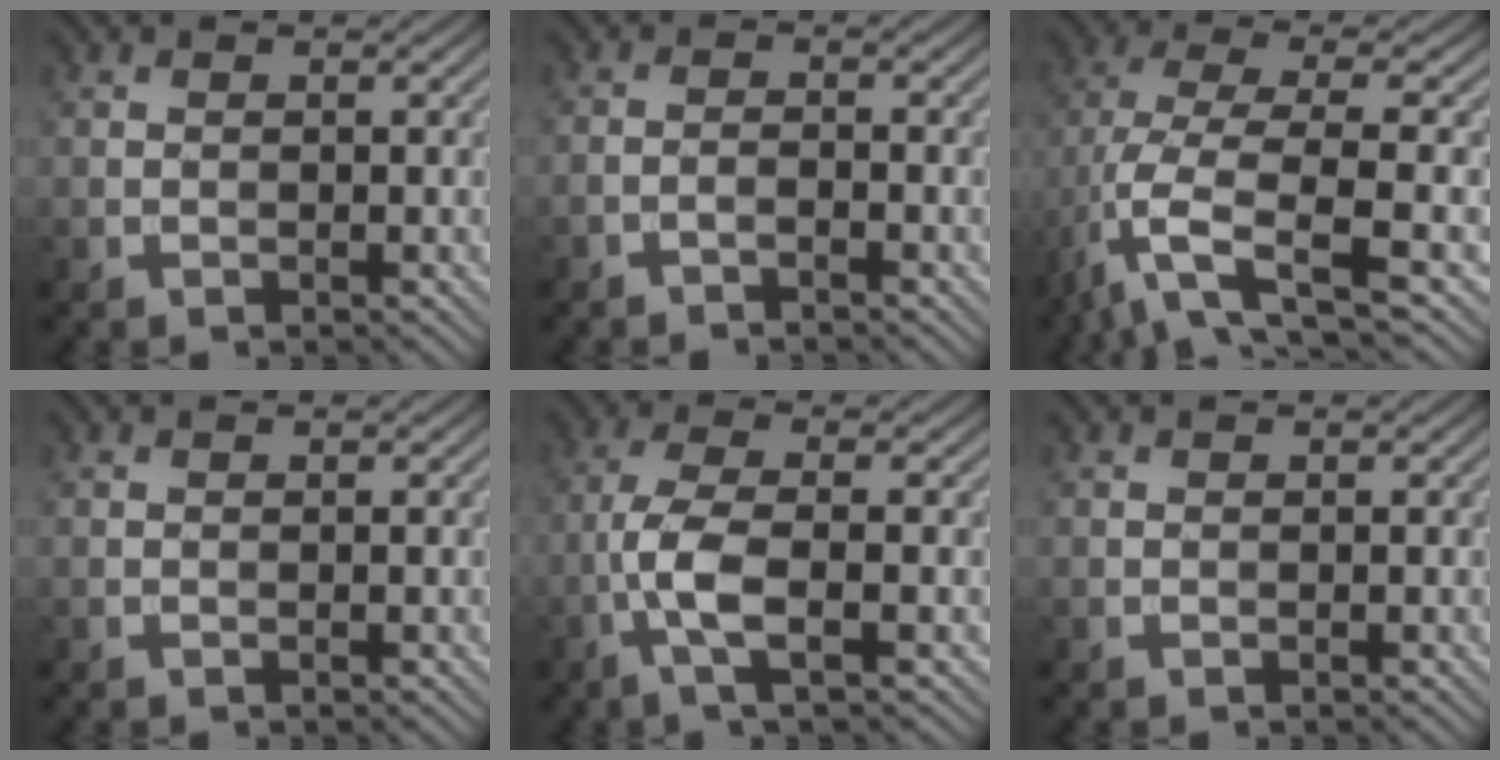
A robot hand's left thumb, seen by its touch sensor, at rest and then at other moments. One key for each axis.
{"total": 1.3, "fx": -1.1, "fy": 0.1, "fz": 0.6, "tx": -0.012, "ty": 0.004, "tz": -0.026}
{"total": 9.3, "fx": -3.1, "fy": 3.0, "fz": 8.2, "tx": -0.183, "ty": 0.000, "tz": -0.071}
{"total": 0.0}
{"total": 5.7, "fx": -1.8, "fy": 1.2, "fz": 5.3, "tx": -0.115, "ty": 0.008, "tz": -0.047}
{"total": 0.0}